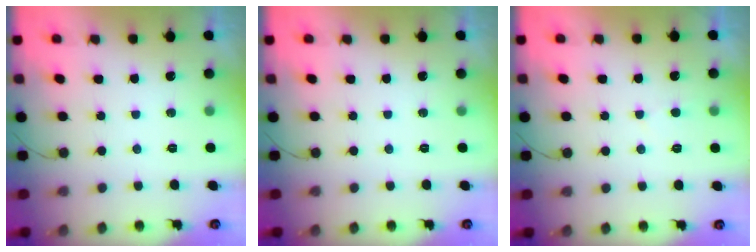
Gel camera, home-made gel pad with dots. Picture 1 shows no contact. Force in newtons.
{"total": 0.0}
{"total": 2.5, "press": 2.5, "slide": 0.2}